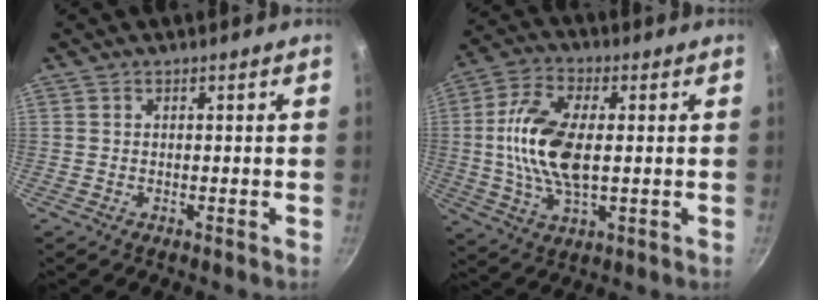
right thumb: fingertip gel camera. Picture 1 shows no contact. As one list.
[{"total": 13.7, "force": [0.7, 6.8, 11.9], "torque": [-0.232, 0.011, 0.008]}]